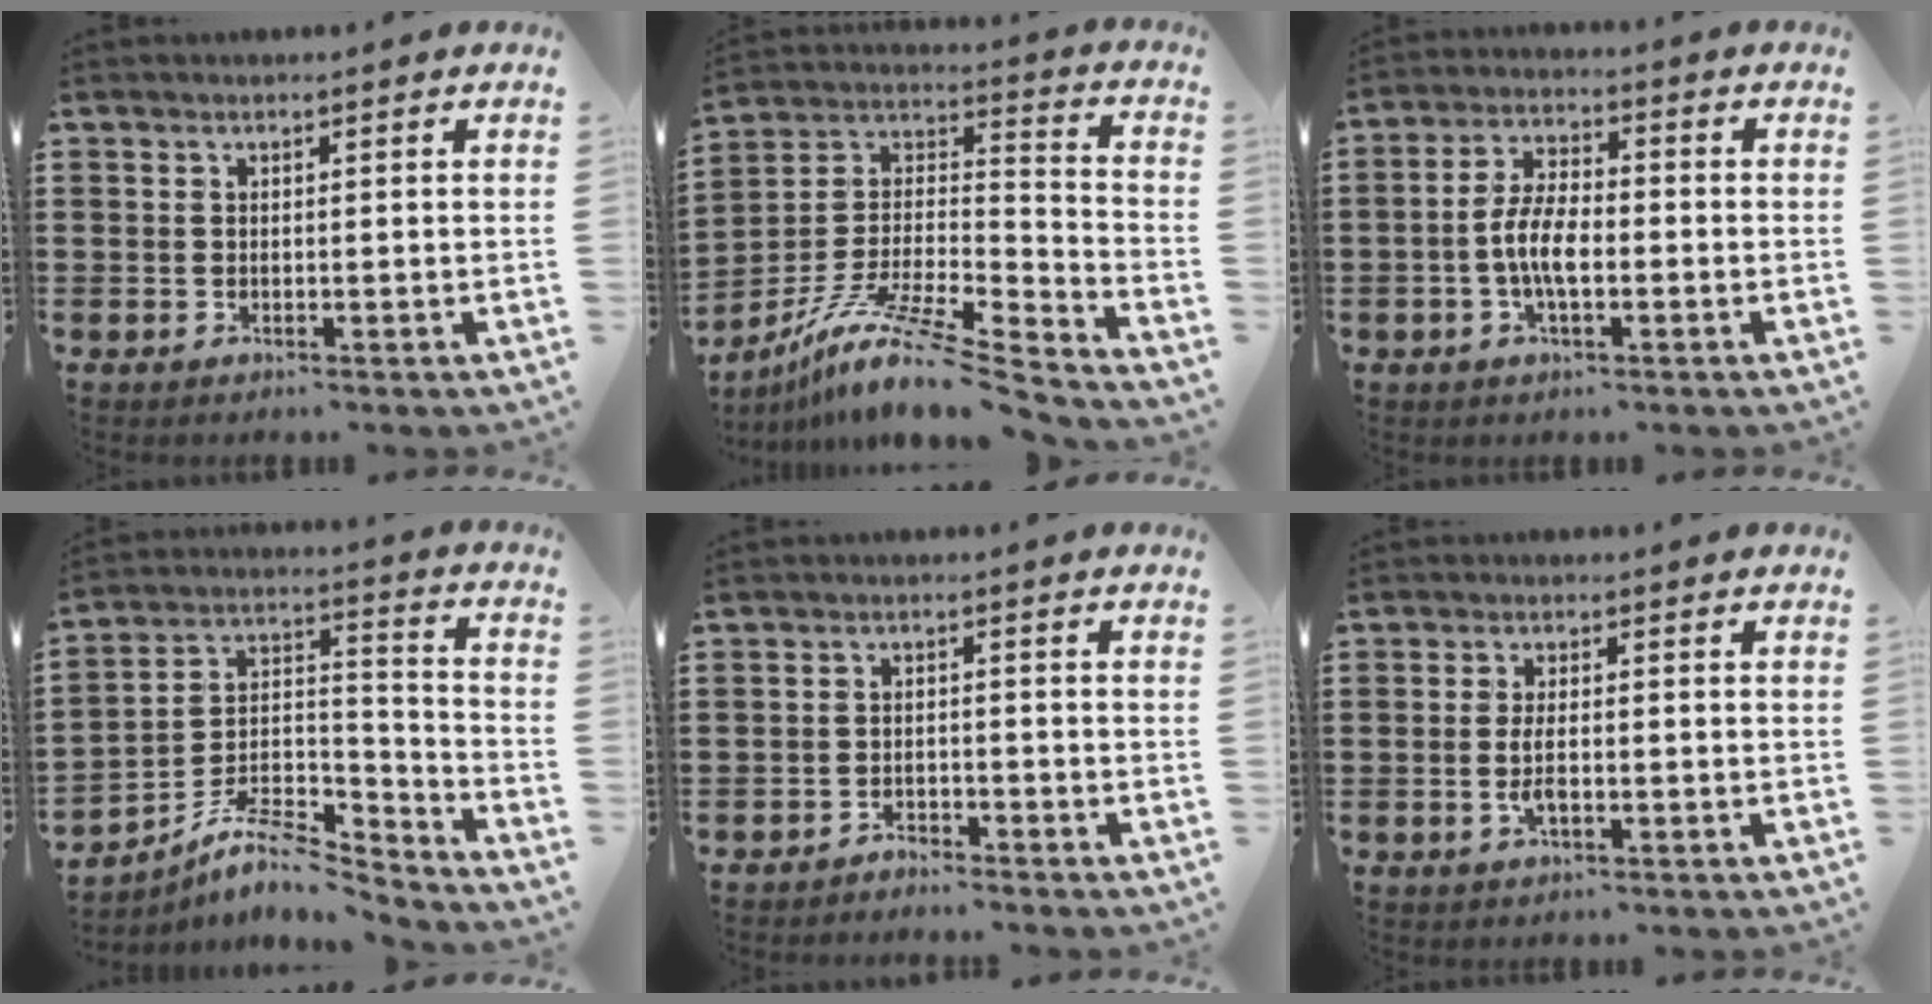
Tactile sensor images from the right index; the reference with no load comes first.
{"total": 11.4, "force": [-8.8, 0.7, 7.2], "torque": [-0.136, 0.000, -0.174]}
{"total": 6.5, "force": [-1.7, 2.9, 5.7], "torque": [-0.132, -0.003, -0.039]}
{"total": 8.1, "force": [-6.9, 2.3, 3.7], "torque": [-0.081, 0.007, -0.139]}
{"total": 2.1, "force": [-2.1, 0.1, -0.1], "torque": [-0.007, 0.001, -0.046]}
{"total": 3.4, "force": [-0.7, 1.0, 3.2], "torque": [-0.074, -0.007, -0.016]}